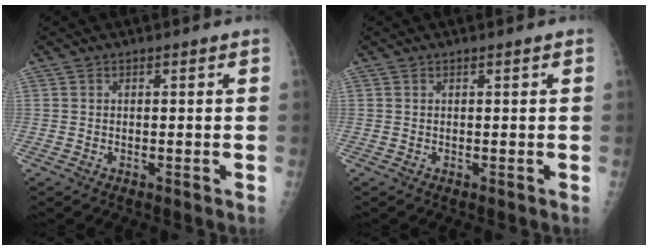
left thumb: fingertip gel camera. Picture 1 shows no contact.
{"total": 0.0}